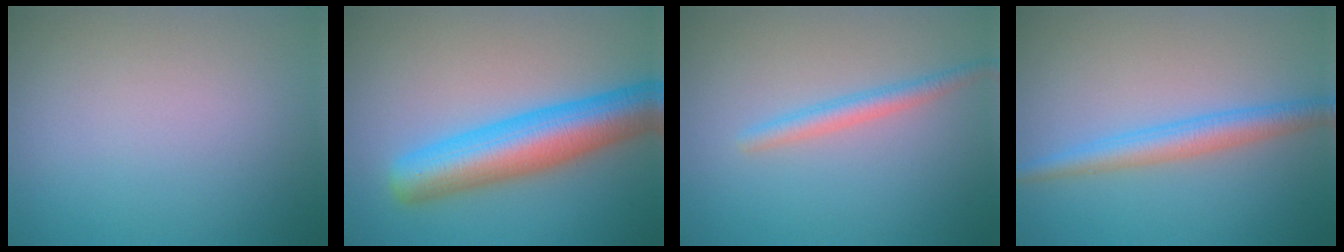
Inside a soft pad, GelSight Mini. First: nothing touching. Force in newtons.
{"total": 8.4, "press": 8.4, "slide": 0.2}
{"total": 2.1, "press": 2.1, "slide": 0.1}
{"total": 3.4, "press": 3.4, "slide": 0.0}